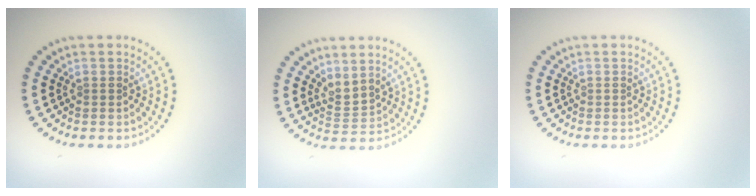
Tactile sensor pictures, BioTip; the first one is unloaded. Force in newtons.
{"total": 2.1, "press": 1.4, "slide": 1.6}
{"total": 0.0}